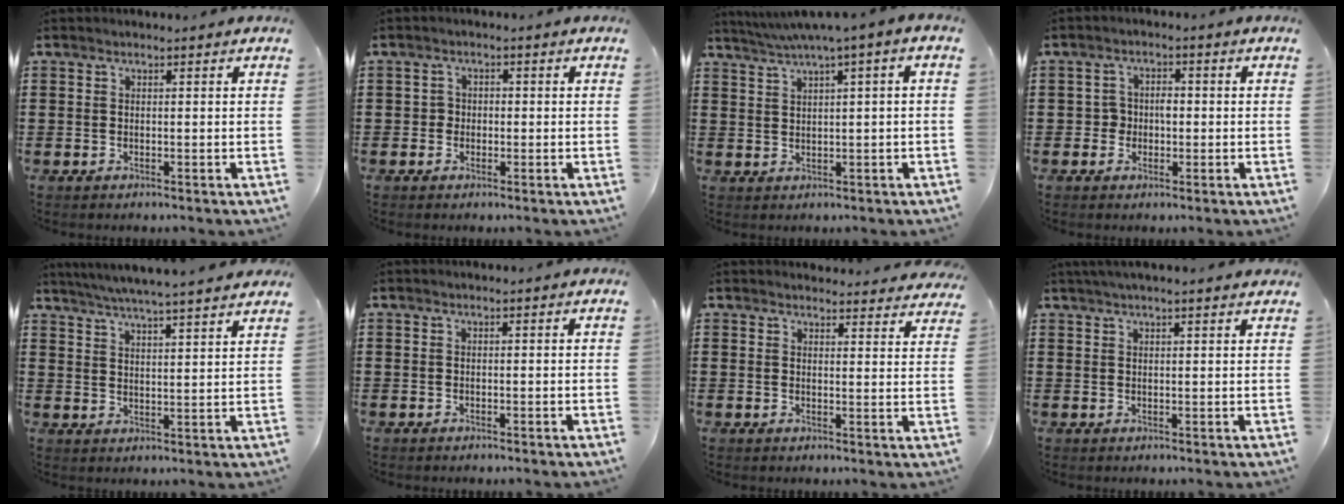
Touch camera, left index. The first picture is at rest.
{"total": 1.5, "force": [-0.4, 1.4, 0.5], "torque": [-0.015, 0.004, -0.010]}
{"total": 3.0, "force": [1.2, -0.4, 2.7], "torque": [-0.051, -0.008, 0.019]}
{"total": 2.7, "force": [-0.5, 2.3, 1.3], "torque": [-0.033, 0.005, -0.013]}
{"total": 4.8, "force": [4.6, -0.7, 1.4], "torque": [-0.041, -0.025, 0.081]}
{"total": 0.0}
{"total": 3.1, "force": [3.1, 0.3, 0.2], "torque": [-0.003, -0.016, 0.057]}
{"total": 2.2, "force": [1.9, 0.0, 1.1], "torque": [-0.025, 0.003, 0.035]}